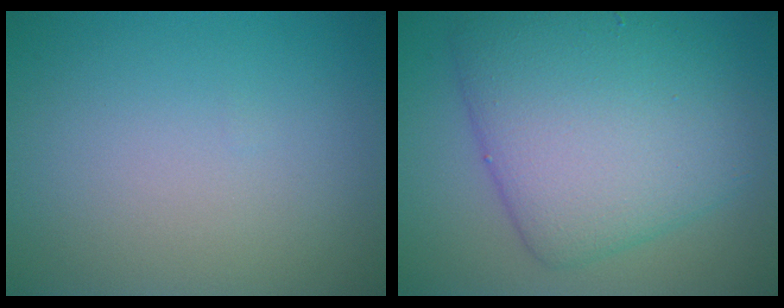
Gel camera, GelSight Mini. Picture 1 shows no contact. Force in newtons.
{"total": 9.2, "press": 9.2, "slide": 0.3}